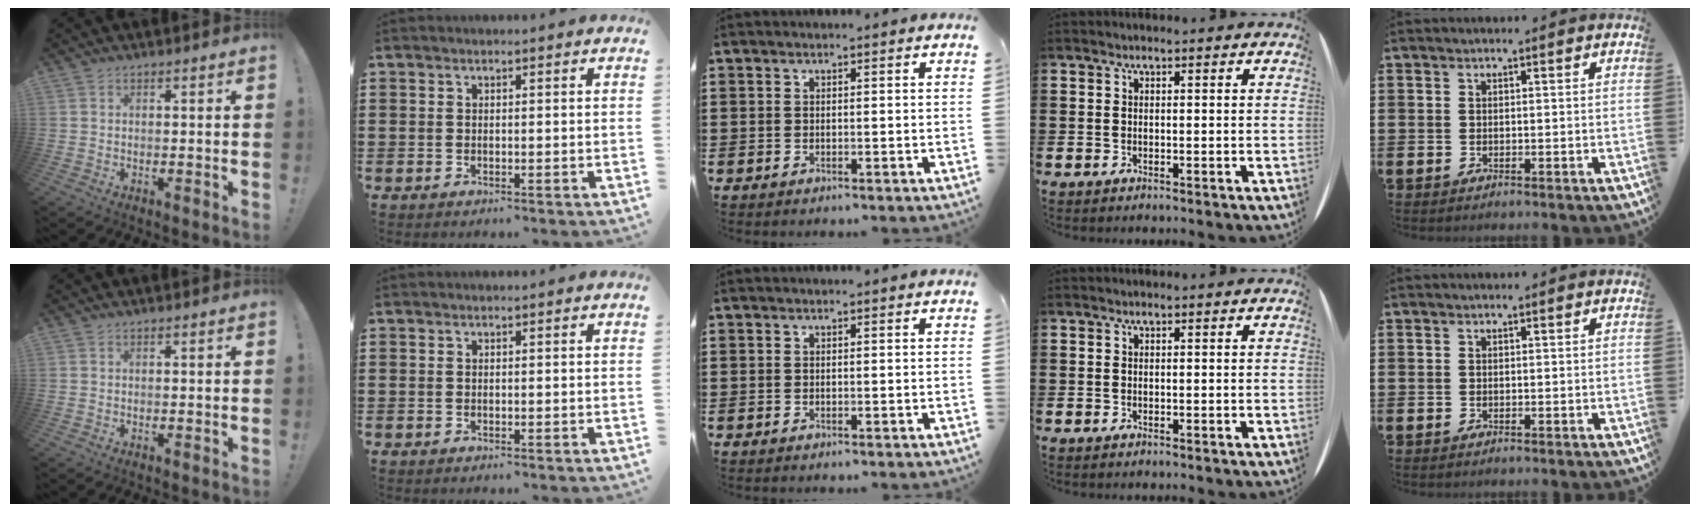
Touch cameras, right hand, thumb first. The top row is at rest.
{}